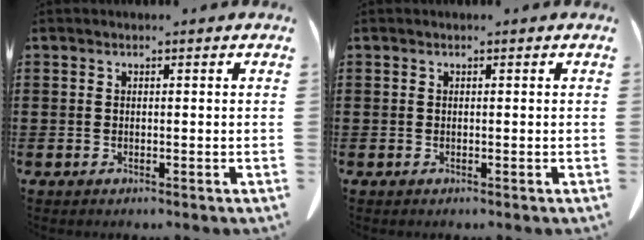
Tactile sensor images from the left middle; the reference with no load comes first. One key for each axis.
{"total": 0.0}